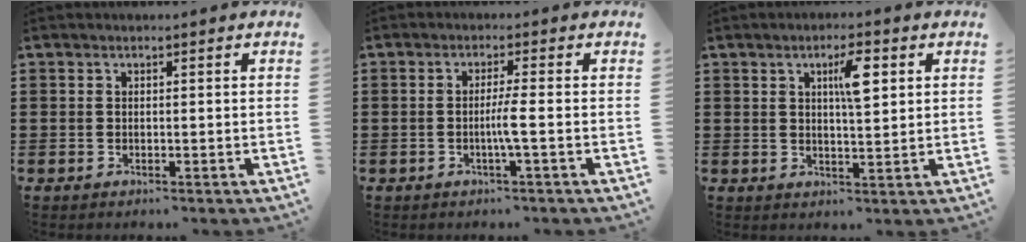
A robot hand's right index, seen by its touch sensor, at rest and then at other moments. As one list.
[{"total": 3.0, "force": [-0.7, -0.6, 2.9], "torque": [-0.051, -0.009, -0.016]}, {"total": 5.2, "force": [1.9, 1.3, 4.7], "torque": [-0.083, 0.004, 0.025]}]